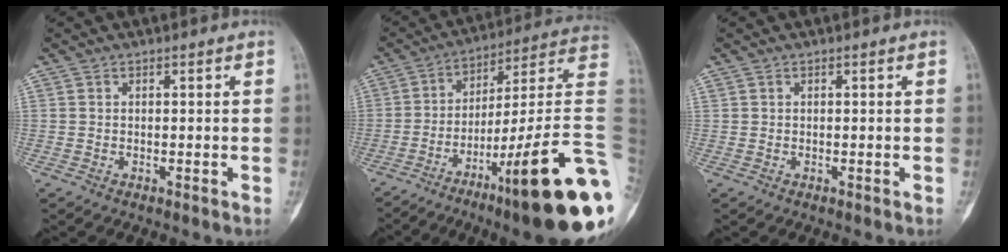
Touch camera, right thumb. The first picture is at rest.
{"total": 29.2, "force": [-10.7, 3.7, 26.9], "torque": [-0.300, 0.063, -0.164]}
{"total": 0.0}